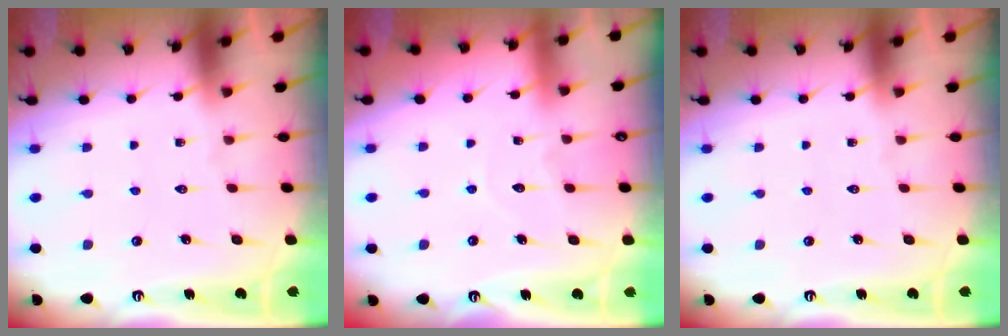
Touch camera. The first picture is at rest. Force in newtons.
{"total": 5.4, "press": 5.4, "slide": 0.3}
{"total": 0.0}